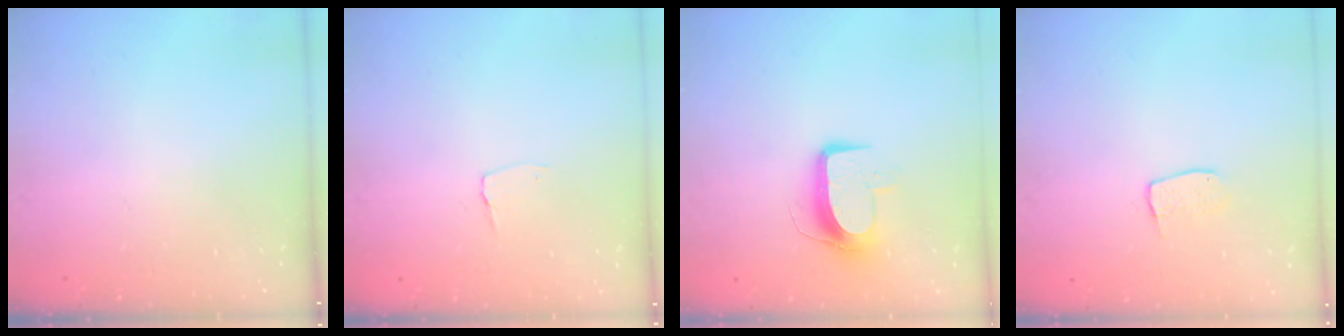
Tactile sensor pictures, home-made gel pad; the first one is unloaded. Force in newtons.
{"total": 2.9, "press": 2.9, "slide": 0.3}
{"total": 9.8, "press": 9.8, "slide": 0.4}
{"total": 5.9, "press": 5.9, "slide": 0.3}